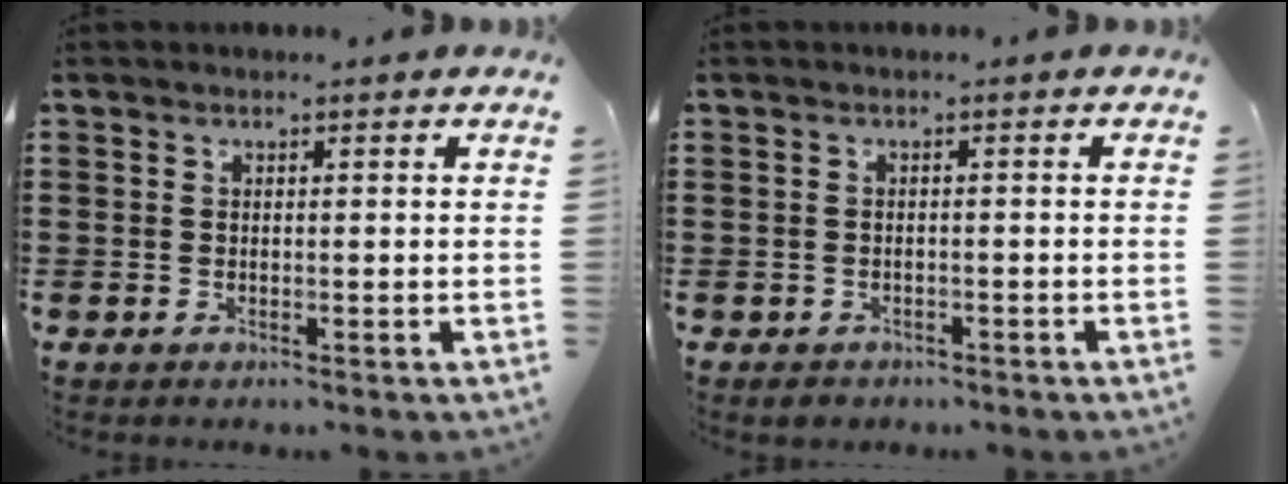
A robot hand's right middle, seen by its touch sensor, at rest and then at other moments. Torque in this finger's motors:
{"motor_torque": [1.60, 0.42, 0.08, 0.03]}